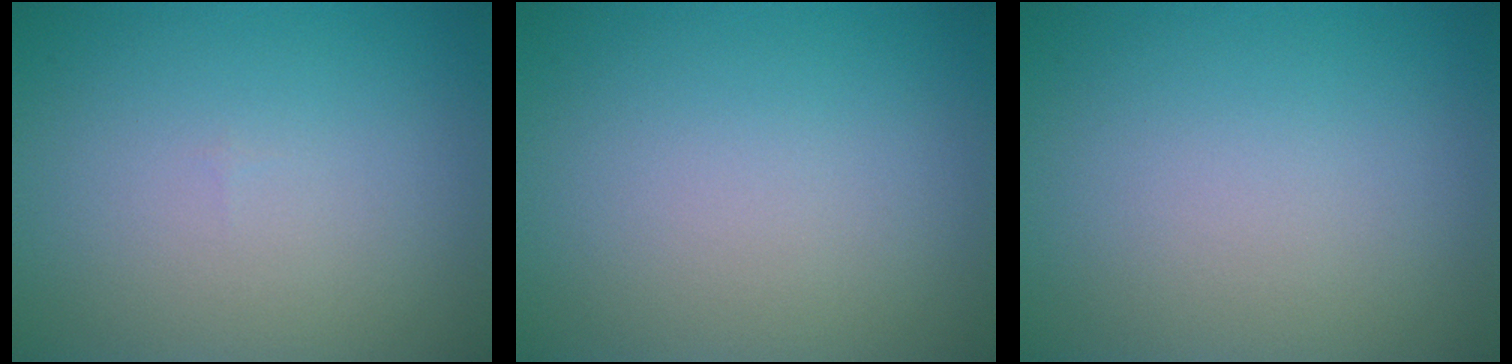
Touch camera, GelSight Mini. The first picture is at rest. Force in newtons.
{"total": 0.0}
{"total": 0.0}